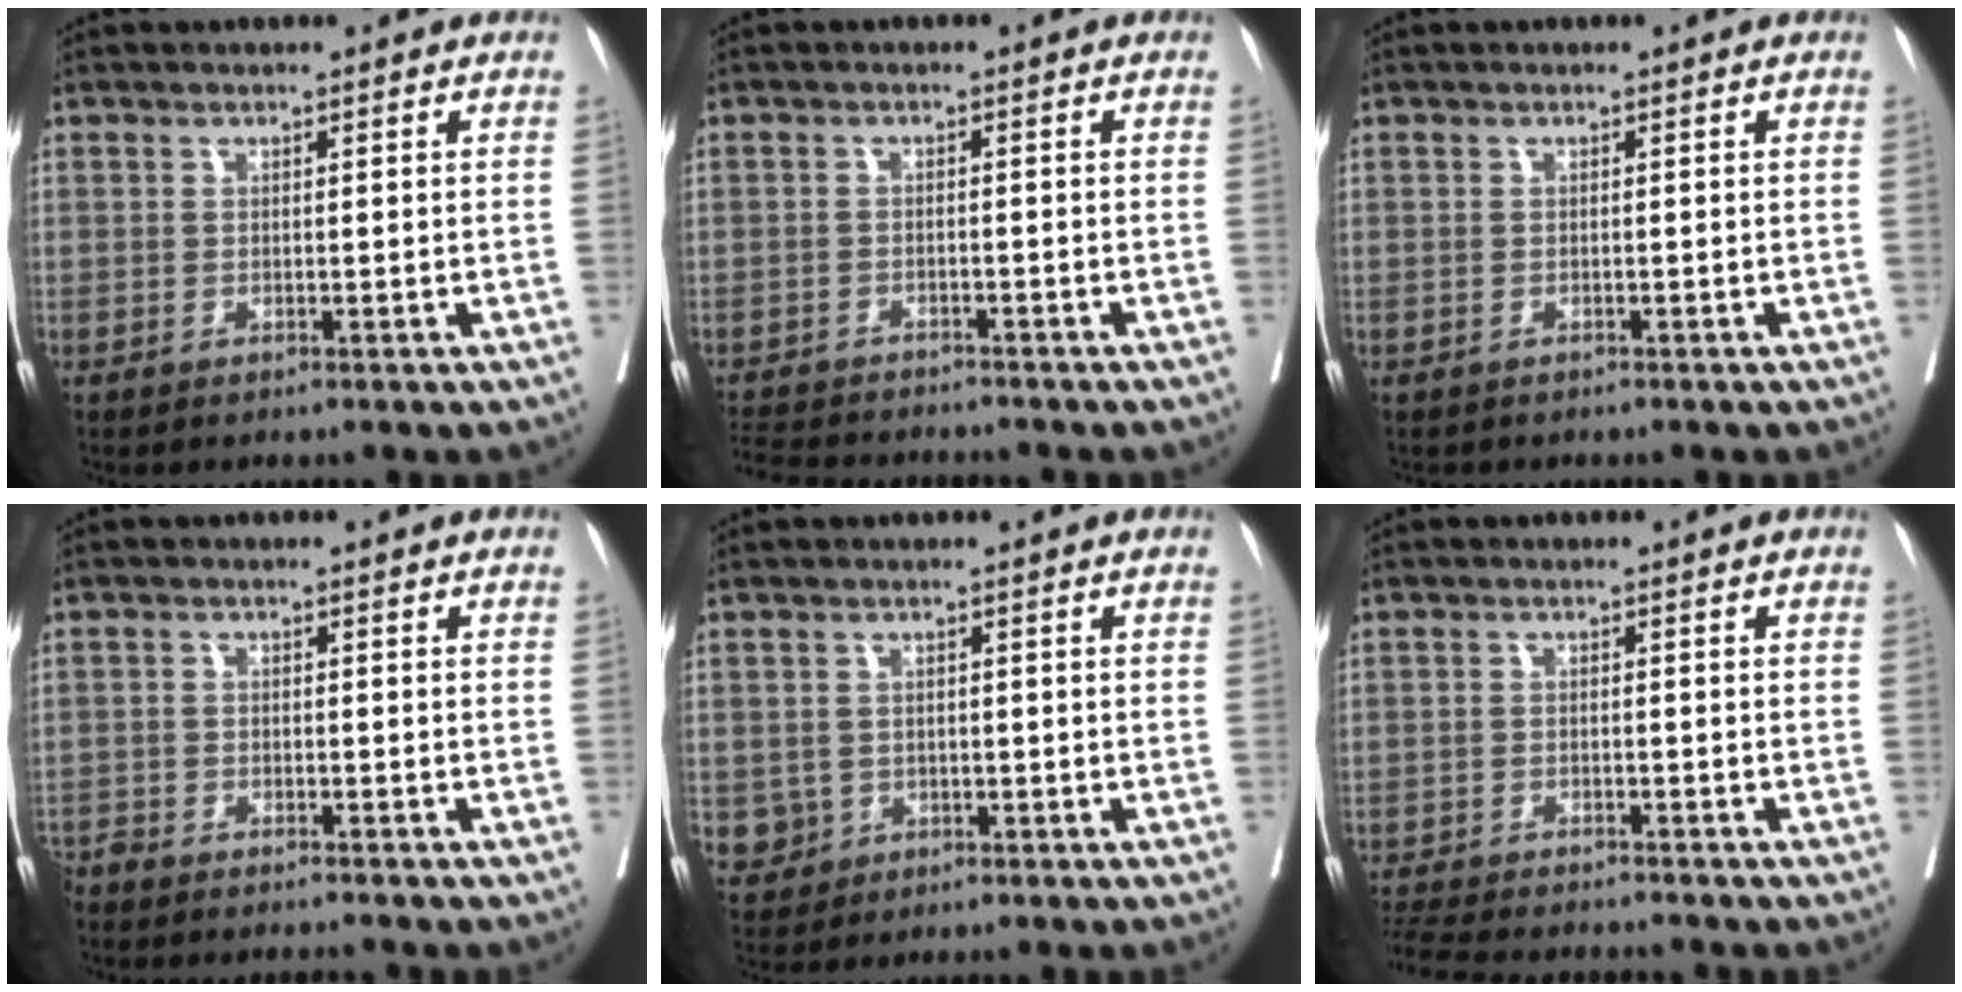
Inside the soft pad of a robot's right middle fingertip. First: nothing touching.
{"total": 9.5, "force": [-8.9, 1.7, 2.9], "torque": [-0.053, -0.005, -0.132]}
{"total": 0.8, "force": [-0.7, 0.3, 0.1], "torque": [-0.010, 0.000, -0.011]}
{"total": 7.4, "force": [-7.1, 0.9, 2.0], "torque": [-0.019, -0.009, -0.112]}
{"total": 3.0, "force": [-0.7, 2.9, 0.4], "torque": [0.002, 0.007, -0.006]}
{"total": 10.8, "force": [-10.0, 1.3, 3.9], "torque": [-0.064, -0.012, -0.150]}